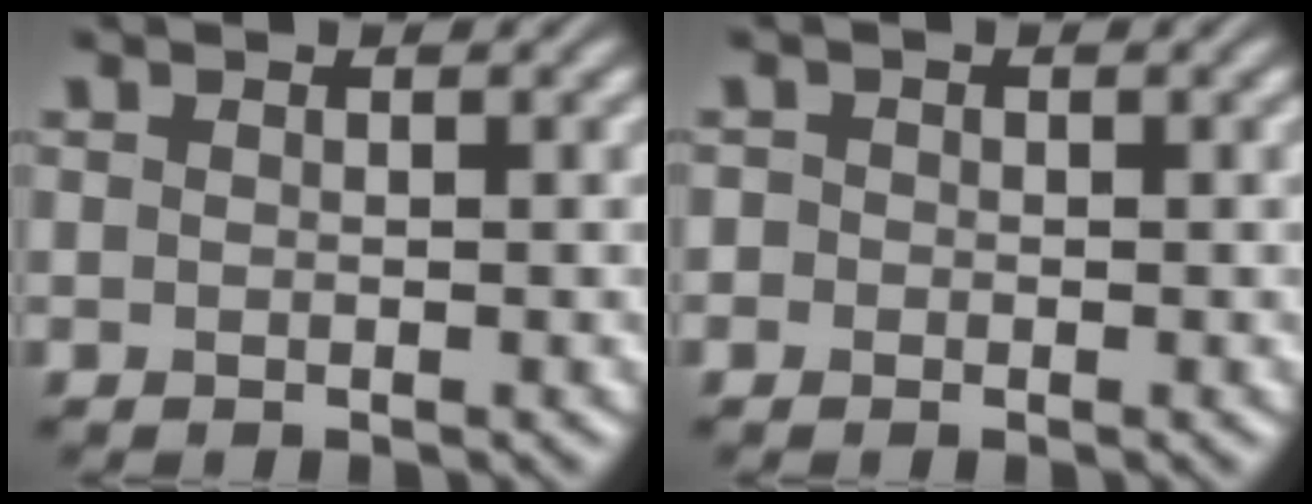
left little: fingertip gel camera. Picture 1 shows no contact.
{"total": 0.7, "force": [-0.3, 0.7, 0.1], "torque": [0.002, -0.004, -0.008]}